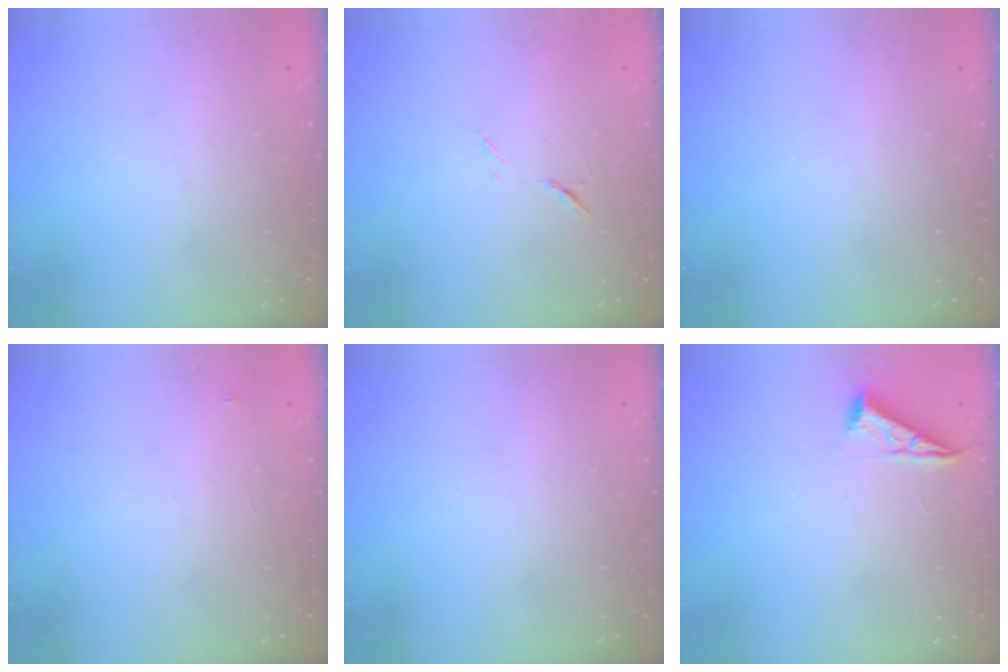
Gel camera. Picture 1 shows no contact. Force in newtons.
{"total": 6.2, "press": 6.2, "slide": 0.8}
{"total": 0.0}
{"total": 2.6, "press": 2.6, "slide": 0.2}
{"total": 0.0}
{"total": 5.0, "press": 5.0, "slide": 0.7}